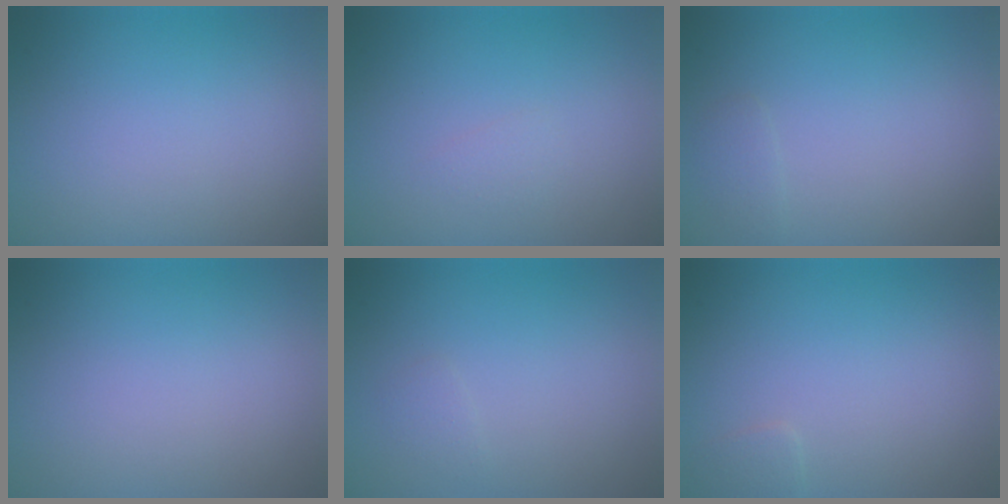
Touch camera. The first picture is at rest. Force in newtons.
{"total": 0.6, "press": 0.6, "slide": 0.0}
{"total": 0.8, "press": 0.8, "slide": 0.1}
{"total": 0.0}
{"total": 0.6, "press": 0.6, "slide": 0.0}
{"total": 0.8, "press": 0.8, "slide": 0.1}